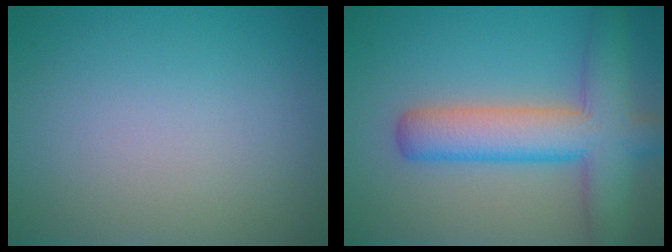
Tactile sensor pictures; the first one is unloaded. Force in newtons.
{"total": 7.7, "press": 7.7, "slide": 0.2}